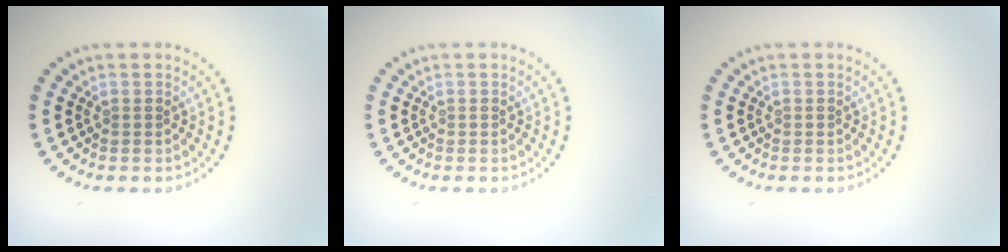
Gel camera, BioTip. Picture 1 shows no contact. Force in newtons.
{"total": 0.0}
{"total": 0.0}